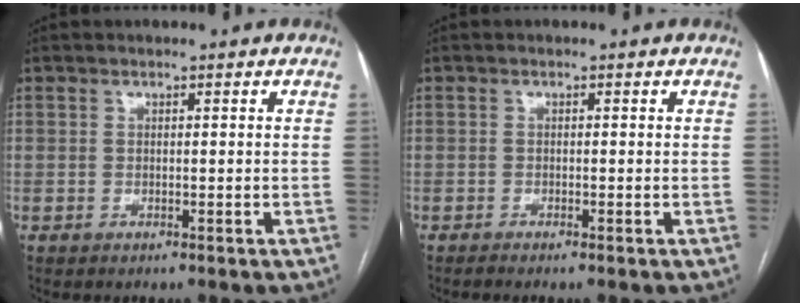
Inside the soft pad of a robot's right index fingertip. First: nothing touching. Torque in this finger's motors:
{"motor_torque": [0.11, 0.22, -0.04, 0.01]}